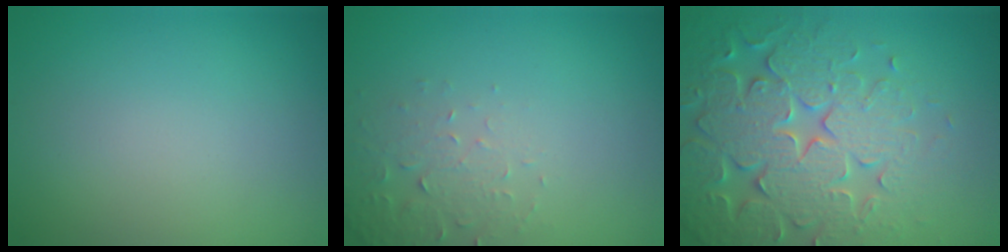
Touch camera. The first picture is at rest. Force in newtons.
{"total": 2.2, "press": 2.2, "slide": 0.4}
{"total": 7.7, "press": 7.6, "slide": 1.6}